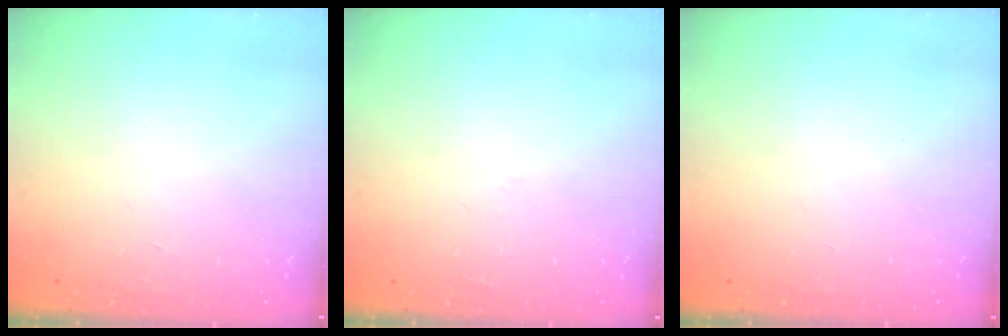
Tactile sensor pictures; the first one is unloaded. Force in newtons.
{"total": 2.6, "press": 2.6, "slide": 0.2}
{"total": 0.0}